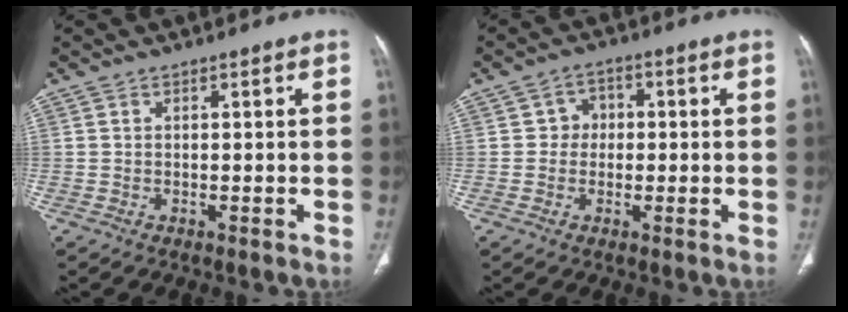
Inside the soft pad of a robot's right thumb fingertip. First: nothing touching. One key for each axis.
{"total": 3.9, "fx": -0.1, "fy": 3.6, "fz": 1.6, "tx": 0.009, "ty": 0.014, "tz": -0.011}